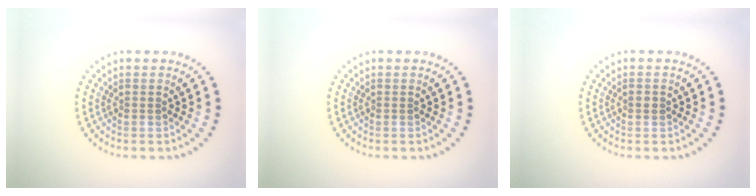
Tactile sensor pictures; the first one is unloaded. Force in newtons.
{"total": 0.0}
{"total": 0.9, "press": 0.9, "slide": 0.0}